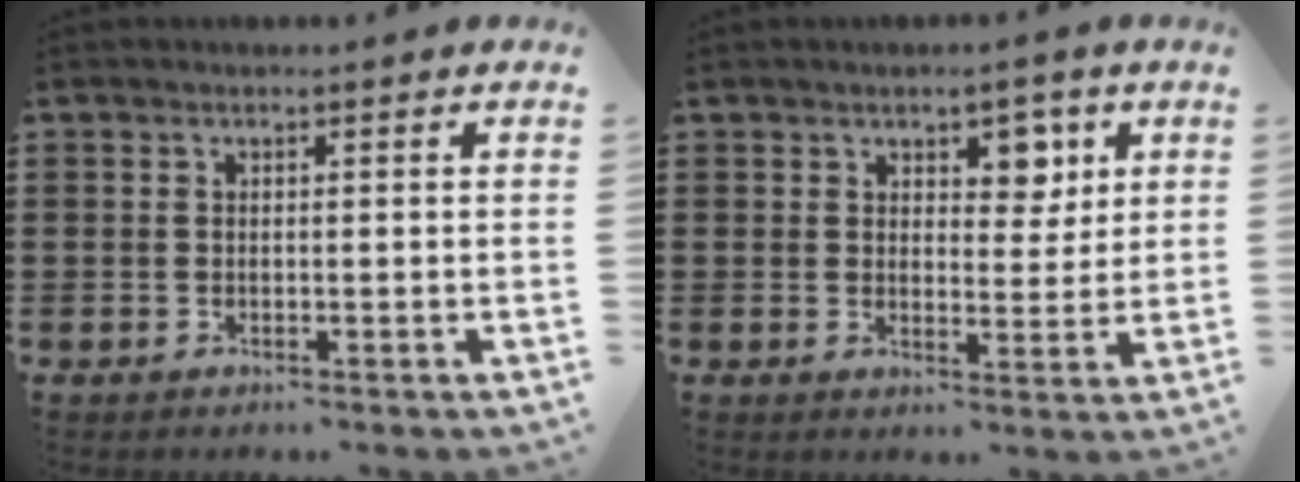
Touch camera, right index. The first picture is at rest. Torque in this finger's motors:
{"motor_torque": [-0.03, 0.07, 0.30, 0.05]}